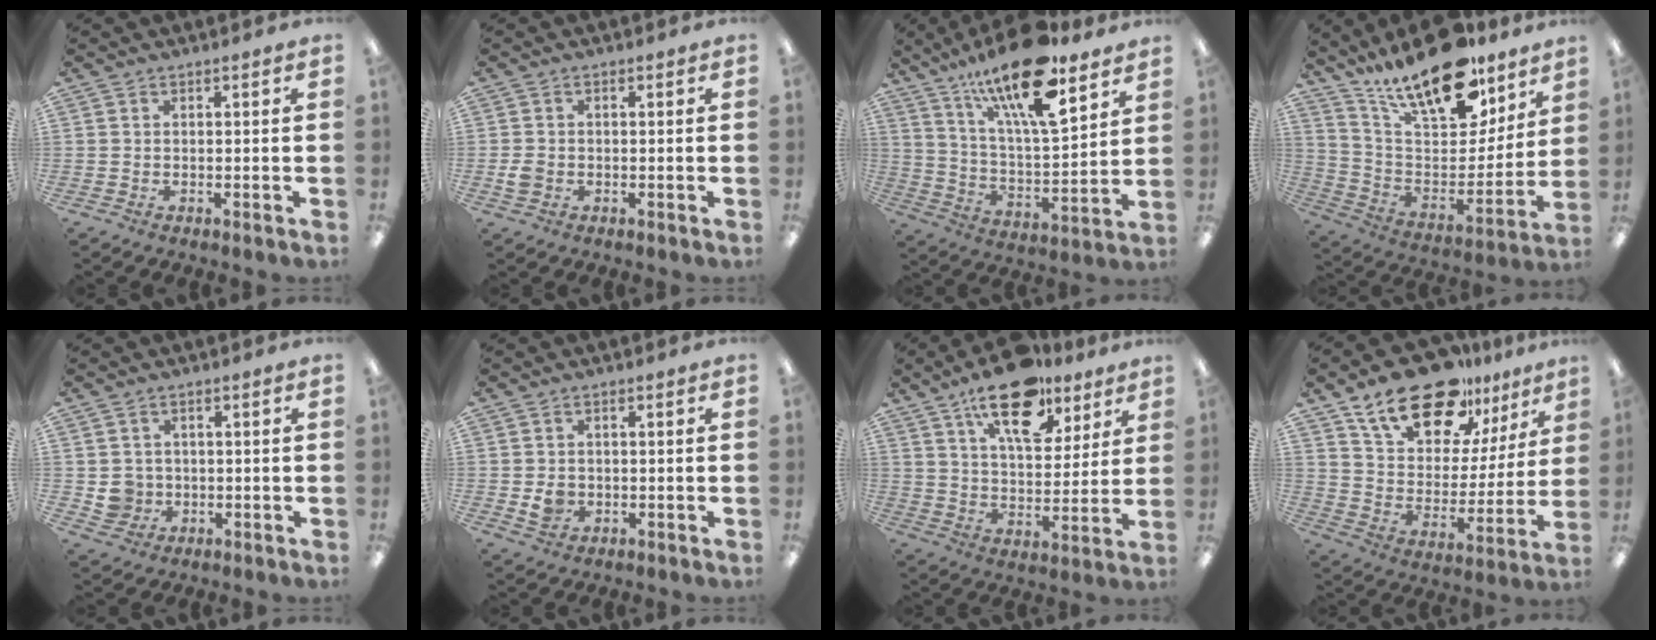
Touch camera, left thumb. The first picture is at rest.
{"total": 2.4, "force": [-0.5, 1.9, 1.3], "torque": [-0.014, 0.001, -0.012]}
{"total": 21.1, "force": [14.6, 6.3, 13.9], "torque": [-0.238, -0.084, 0.244]}
{"total": 21.9, "force": [17.1, 8.1, 11.0], "torque": [-0.185, -0.112, 0.299]}
{"total": 4.3, "force": [0.0, 4.2, 0.7], "torque": [-0.006, 0.004, 0.003]}
{"total": 3.5, "force": [-0.4, 3.0, 1.7], "torque": [-0.021, -0.003, -0.010]}
{"total": 17.9, "force": [11.7, 8.3, 10.7], "torque": [-0.164, -0.052, 0.198]}
{"total": 20.3, "force": [15.5, 9.4, 9.1], "torque": [-0.156, -0.100, 0.272]}